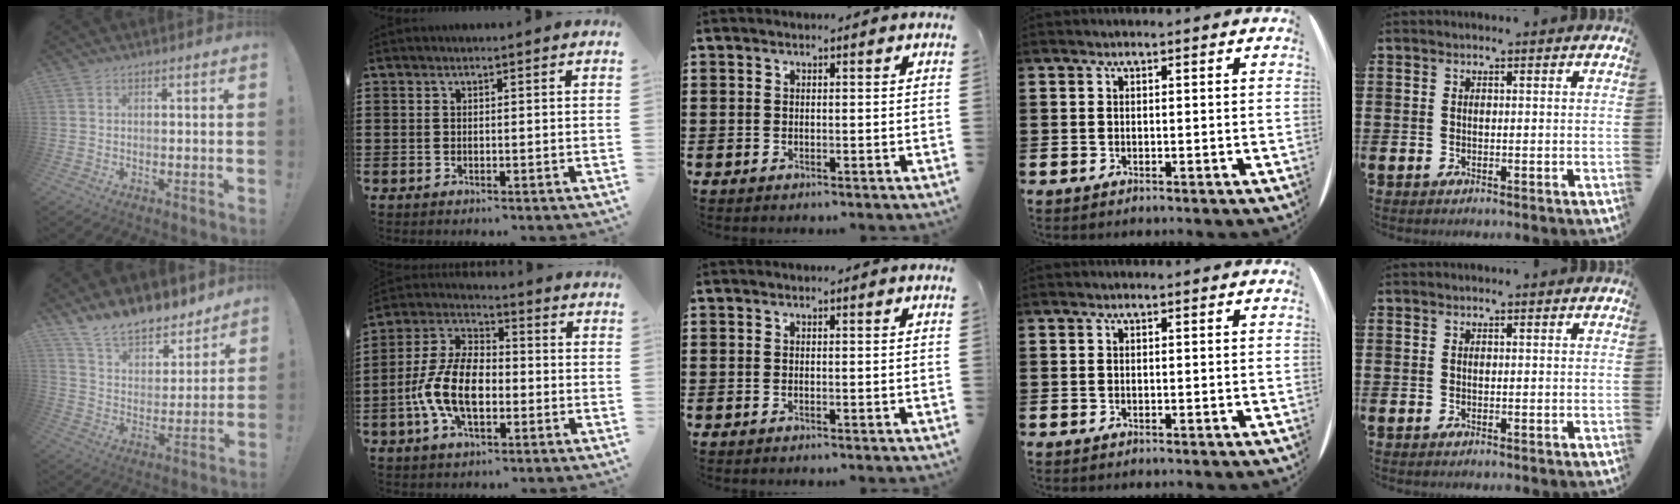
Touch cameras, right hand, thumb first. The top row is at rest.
{"thumb": {"total": 11.8, "force": [10.7, 4.0, 2.7], "torque": [-0.066, -0.084, 0.201]}, "index": {"total": 10.5, "force": [-2.8, 5.8, 8.3], "torque": [-0.206, -0.003, -0.060]}}